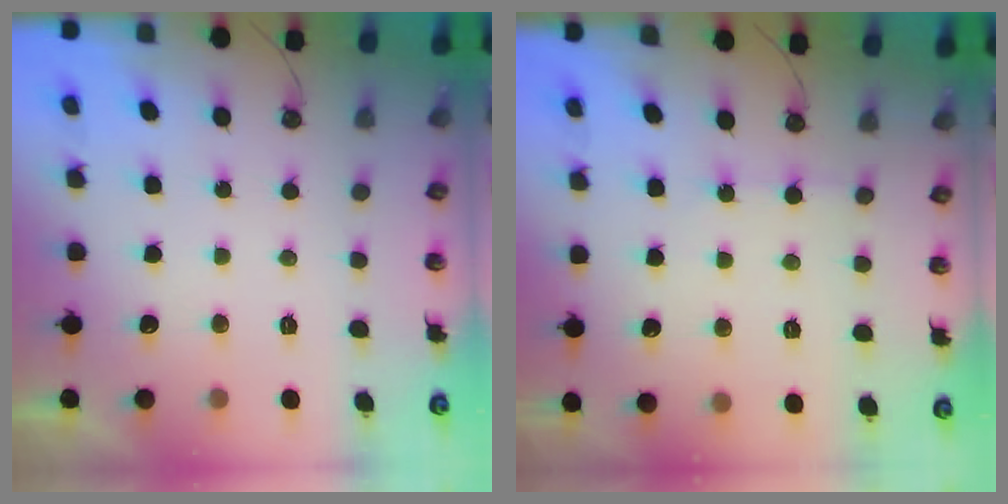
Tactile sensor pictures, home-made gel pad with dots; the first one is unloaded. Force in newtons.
{"total": 2.4, "press": 2.4, "slide": 0.3}